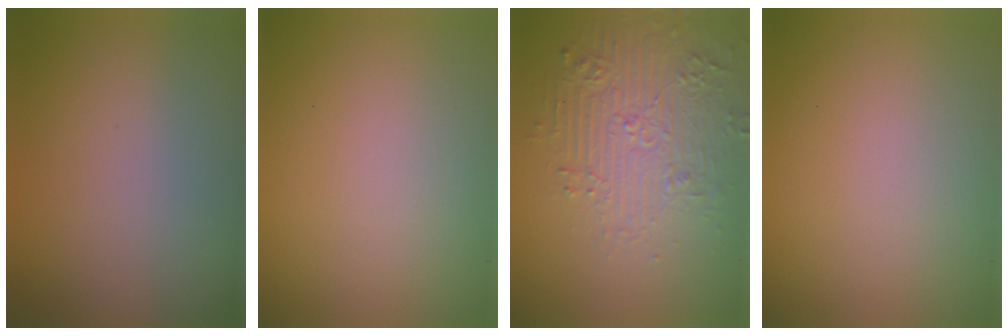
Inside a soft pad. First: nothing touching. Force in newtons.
{"total": 0.0}
{"total": 4.6, "press": 4.2, "slide": 1.9}
{"total": 0.0}